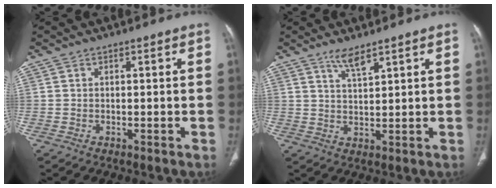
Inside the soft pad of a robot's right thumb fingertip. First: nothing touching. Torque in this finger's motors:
{"motor_torque": [0.37, 0.37, 0.24, -0.12, 0.00]}